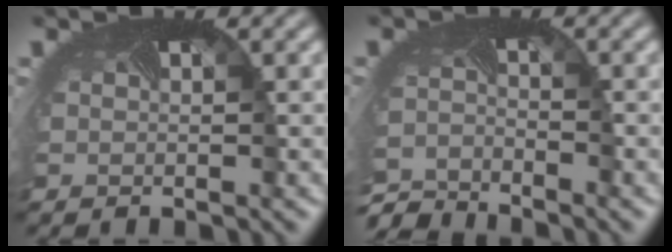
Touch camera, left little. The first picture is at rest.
{"total": 4.9, "force": [-4.9, 0.5, 0.4], "torque": [-0.020, -0.027, -0.096]}